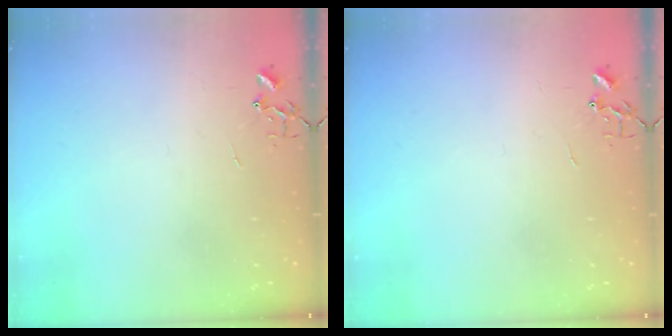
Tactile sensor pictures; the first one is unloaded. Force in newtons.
{"total": 0.0}